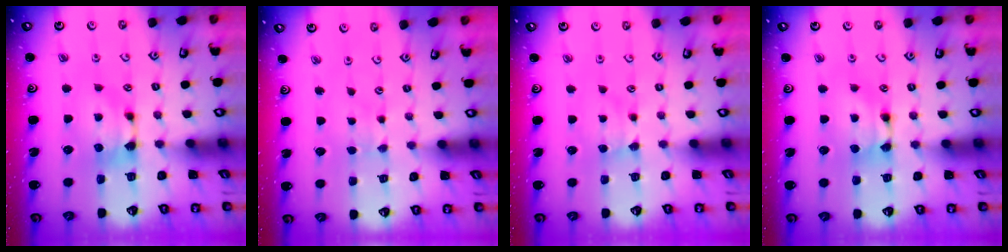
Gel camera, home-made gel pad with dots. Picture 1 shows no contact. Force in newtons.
{"total": 2.4, "press": 2.4, "slide": 0.1}
{"total": 1.8, "press": 1.8, "slide": 0.4}
{"total": 1.5, "press": 1.5, "slide": 0.2}